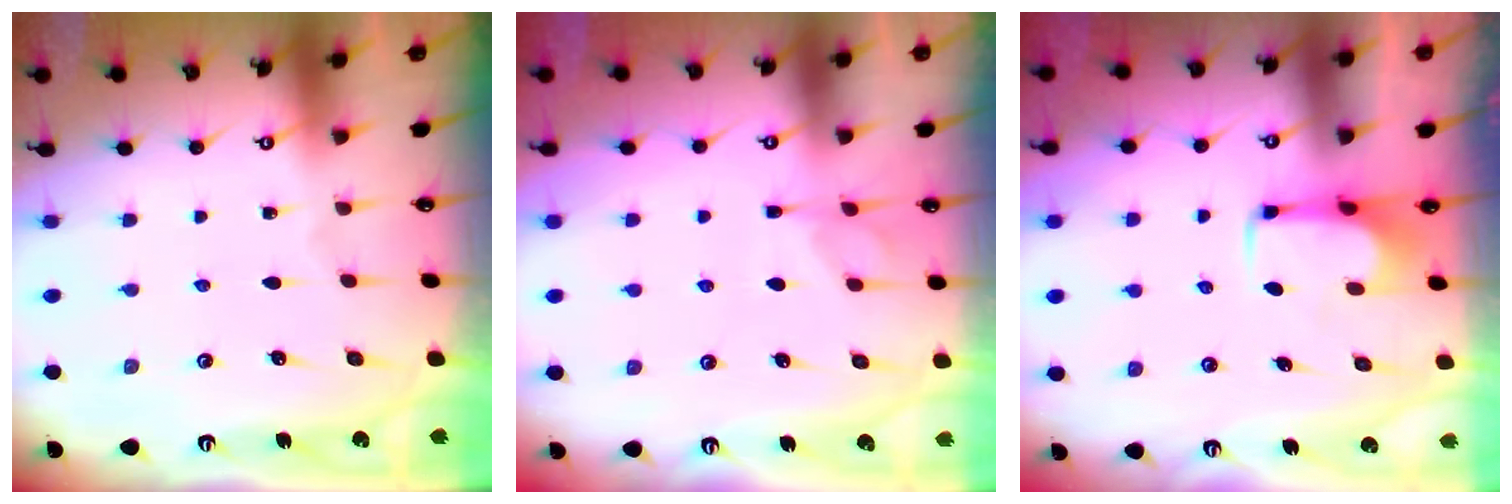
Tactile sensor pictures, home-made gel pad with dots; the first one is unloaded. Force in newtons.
{"total": 1.1, "press": 0.4, "slide": 1.0}
{"total": 2.0, "press": 2.0, "slide": 0.2}